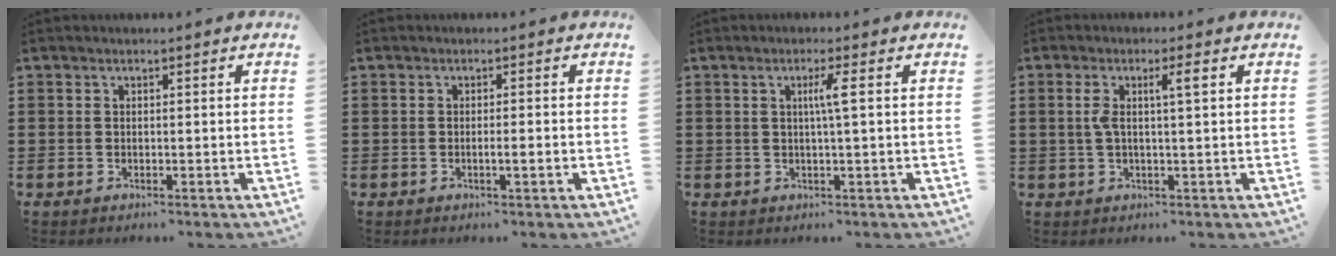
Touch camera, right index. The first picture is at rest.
{"total": 1.4, "force": [-0.5, 0.0, 1.3], "torque": [-0.021, -0.002, -0.009]}
{"total": 2.8, "force": [0.5, -0.3, 2.7], "torque": [-0.052, -0.003, 0.003]}
{"total": 3.7, "force": [0.8, 0.2, 3.6], "torque": [-0.070, 0.000, 0.010]}